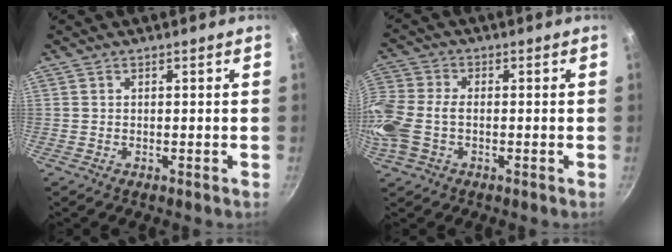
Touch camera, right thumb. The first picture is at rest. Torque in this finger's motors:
{"motor_torque": [0.32, 0.43, 0.84, -0.74, 0.30]}